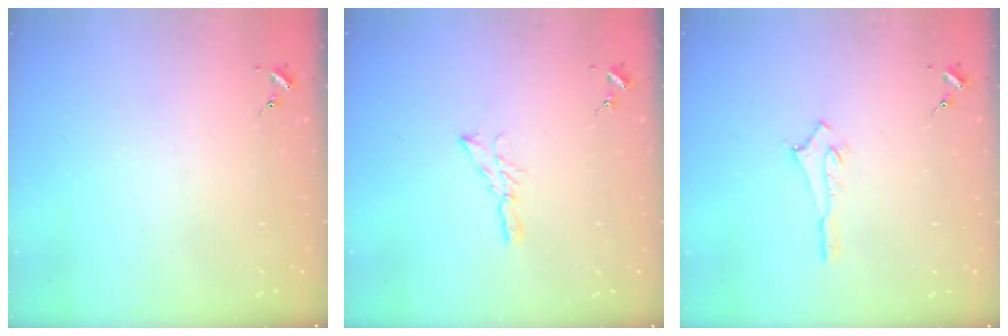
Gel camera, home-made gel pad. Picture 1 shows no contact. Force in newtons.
{"total": 5.8, "press": 5.7, "slide": 0.6}
{"total": 2.9, "press": 2.9, "slide": 0.2}